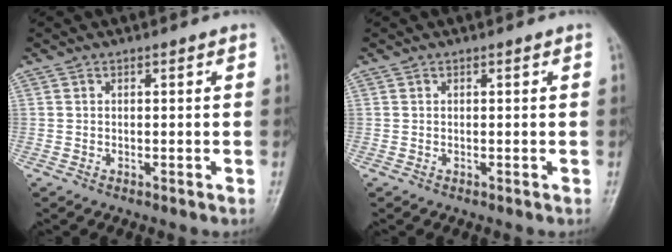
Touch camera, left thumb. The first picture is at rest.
{"total": 0.0}